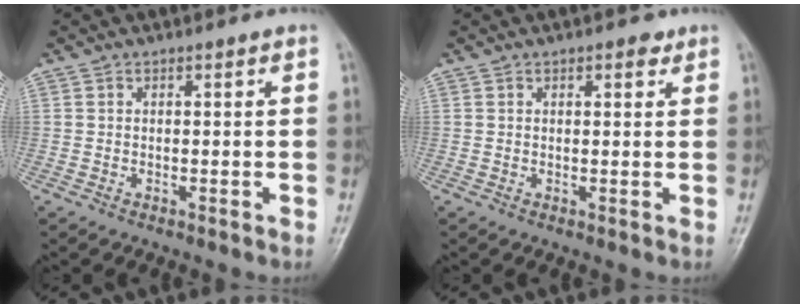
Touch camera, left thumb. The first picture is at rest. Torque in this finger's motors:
{"motor_torque": [-0.04, 0.07, -0.20, 0.10, 0.01]}